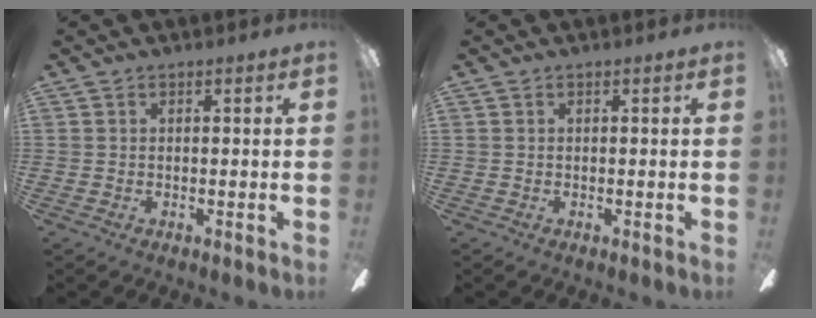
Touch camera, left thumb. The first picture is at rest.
{"total": 0.0}